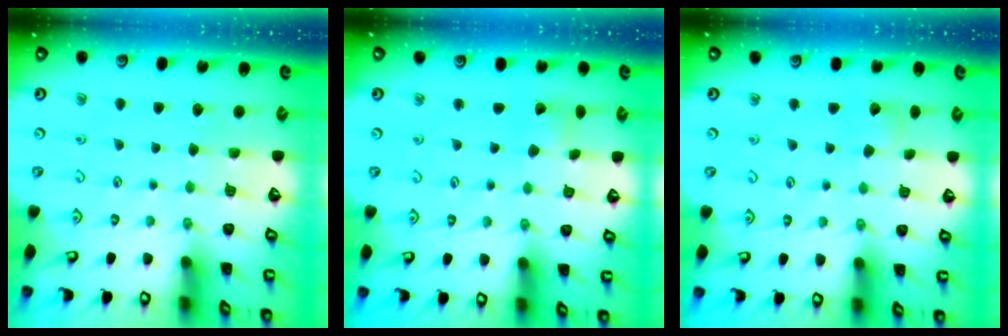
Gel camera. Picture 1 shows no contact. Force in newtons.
{"total": 2.9, "press": 2.9, "slide": 0.2}
{"total": 3.6, "press": 3.6, "slide": 0.3}